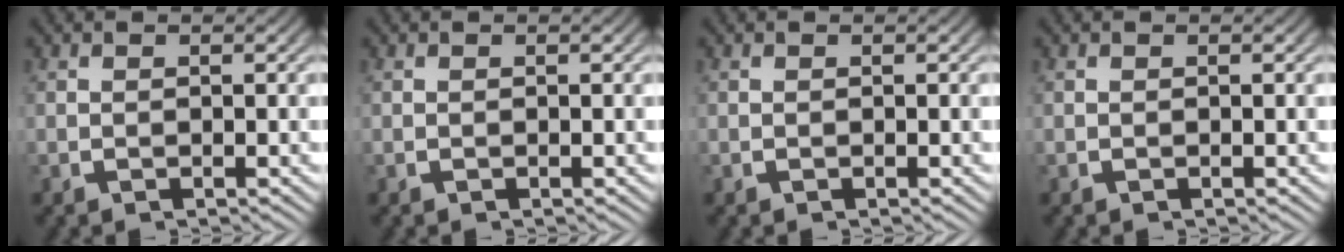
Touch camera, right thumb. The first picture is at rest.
{"total": 0.0}
{"total": 0.0}
{"total": 0.0}